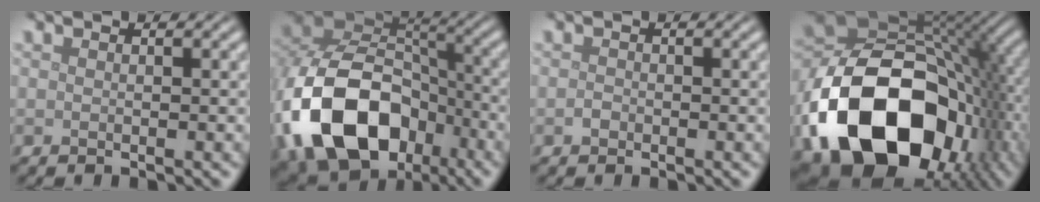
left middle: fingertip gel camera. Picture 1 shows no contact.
{"total": 15.8, "force": [-6.2, 11.1, 9.5], "torque": [-0.203, -0.023, -0.109]}
{"total": 0.7, "force": [-0.4, 0.6, 0.2], "torque": [-0.006, -0.002, -0.009]}
{"total": 19.0, "force": [-6.4, 12.9, 12.3], "torque": [-0.239, -0.036, -0.102]}